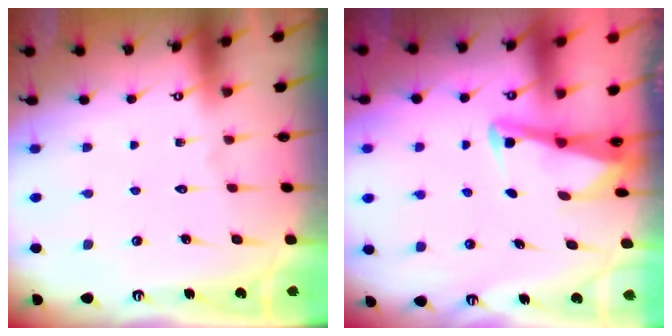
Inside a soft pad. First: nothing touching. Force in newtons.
{"total": 2.8, "press": 2.8, "slide": 0.4}